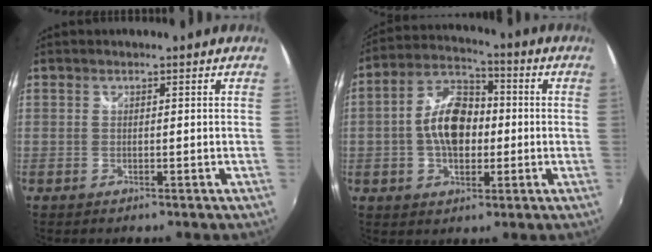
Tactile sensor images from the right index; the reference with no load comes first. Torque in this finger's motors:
{"motor_torque": [0.97, -0.50, 0.83, 0.17]}